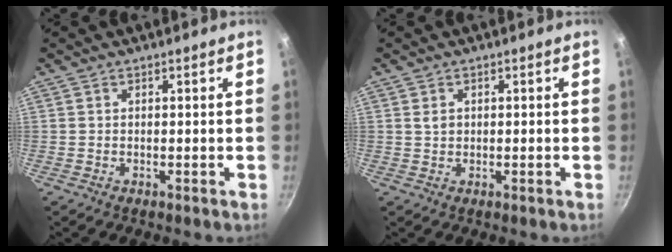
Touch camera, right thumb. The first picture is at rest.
{"total": 1.2, "force": [0.3, 0.8, 0.8], "torque": [-0.016, 0.004, 0.006]}